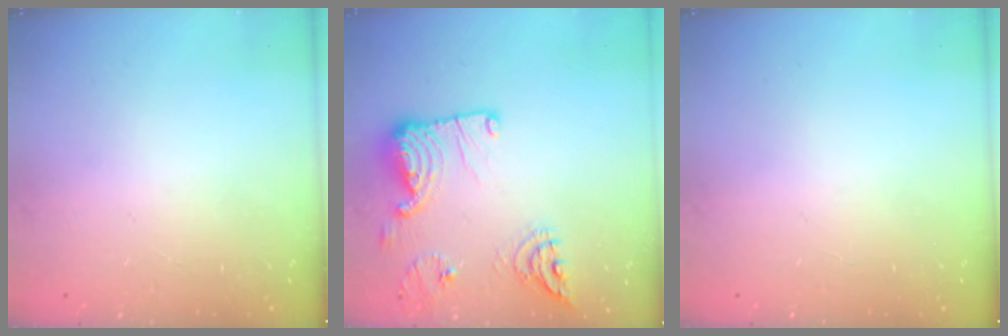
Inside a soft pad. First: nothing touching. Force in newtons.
{"total": 19.0, "press": 18.6, "slide": 4.0}
{"total": 0.0}